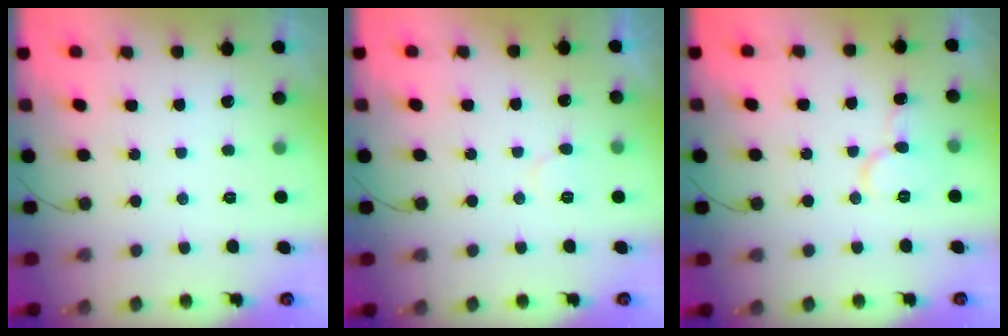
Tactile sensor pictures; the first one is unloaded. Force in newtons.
{"total": 4.0, "press": 4.0, "slide": 0.4}
{"total": 7.5, "press": 7.4, "slide": 0.8}